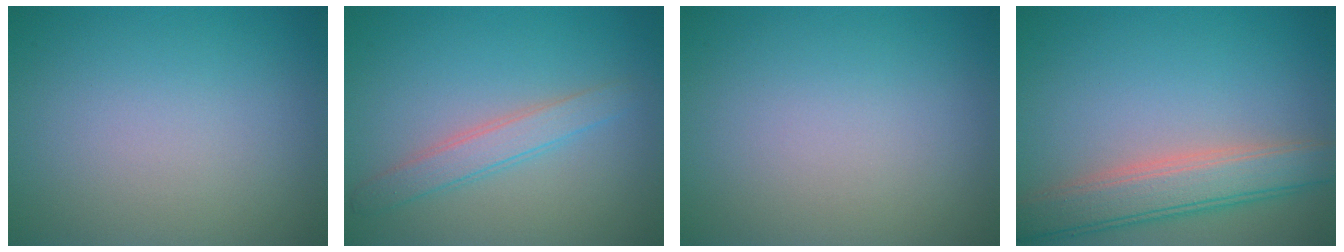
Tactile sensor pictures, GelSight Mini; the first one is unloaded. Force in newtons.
{"total": 2.4, "press": 2.4, "slide": 0.2}
{"total": 0.0}
{"total": 5.1, "press": 5.1, "slide": 0.3}